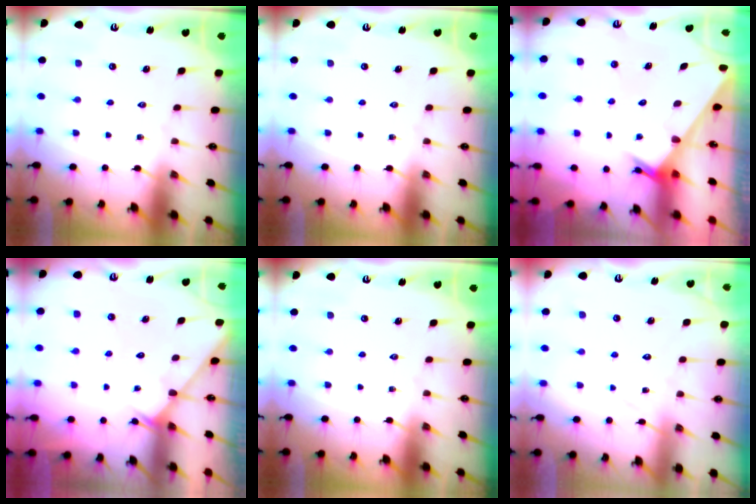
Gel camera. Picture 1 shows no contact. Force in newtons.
{"total": 0.0}
{"total": 2.4, "press": 2.4, "slide": 0.1}
{"total": 2.6, "press": 2.5, "slide": 0.3}
{"total": 0.0}
{"total": 6.4, "press": 6.4, "slide": 0.4}